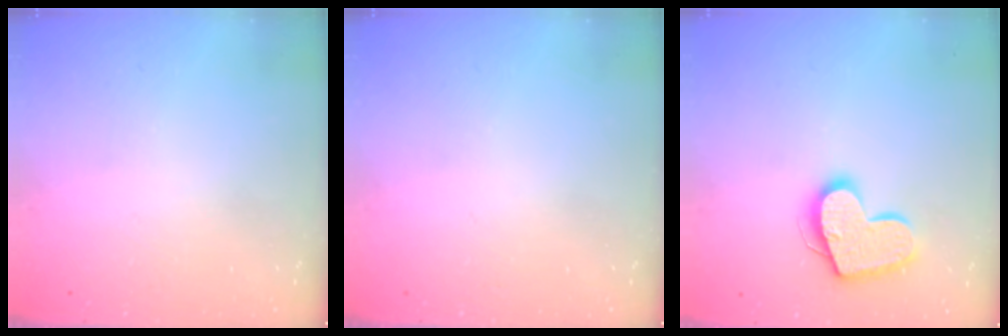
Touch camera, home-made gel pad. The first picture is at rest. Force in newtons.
{"total": 0.0}
{"total": 15.3, "press": 15.3, "slide": 1.1}